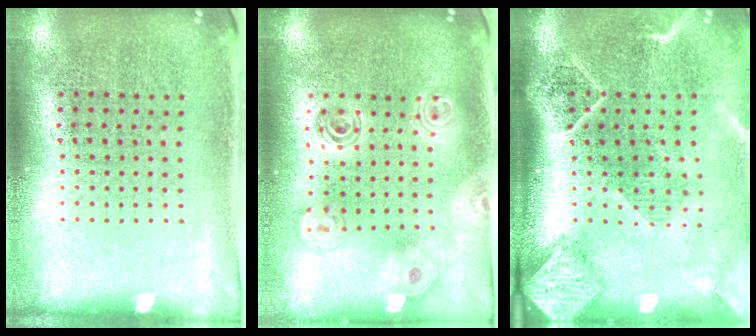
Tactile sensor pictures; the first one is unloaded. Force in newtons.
{"total": 2.0, "press": 1.7, "slide": 1.1}
{"total": 2.6, "press": 2.0, "slide": 1.6}